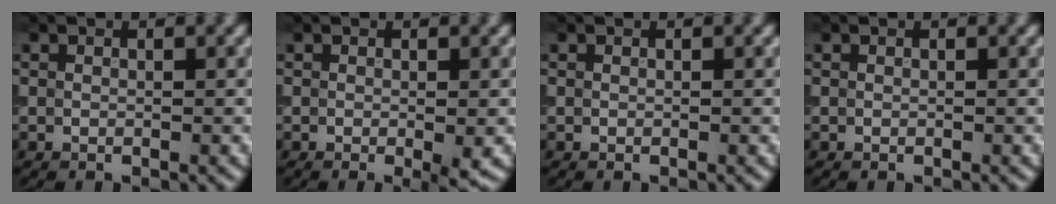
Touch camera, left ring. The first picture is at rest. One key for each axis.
{"total": 1.6, "fx": -0.3, "fy": 0.2, "fz": 1.6, "tx": -0.023, "ty": -0.009, "tz": -0.004}
{"total": 0.0}
{"total": 0.0}